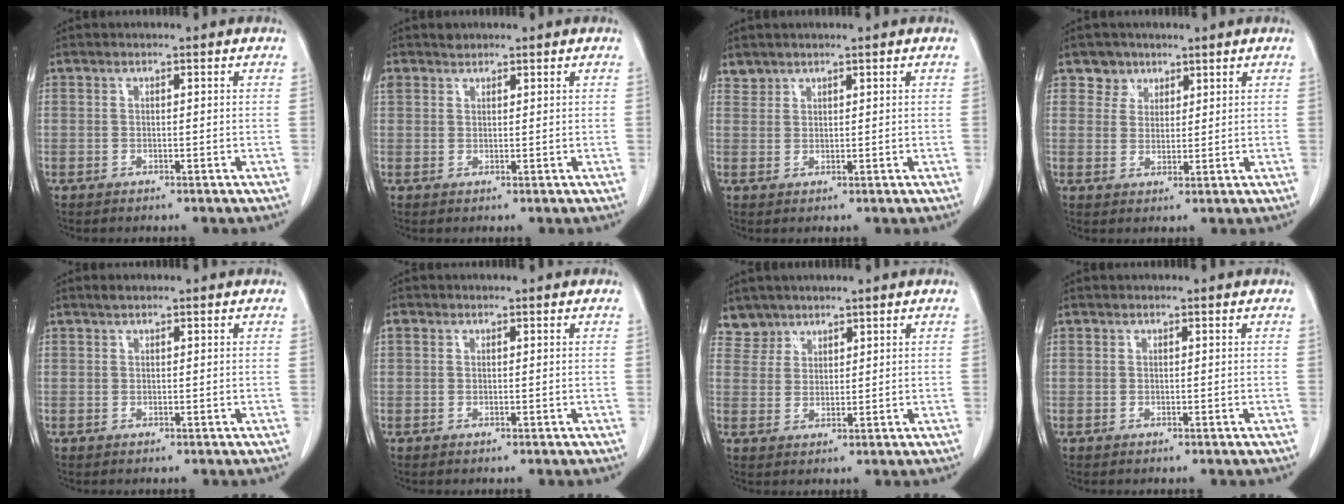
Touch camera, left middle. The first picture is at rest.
{"total": 2.0, "force": [1.7, 1.2, 0.1], "torque": [-0.007, 0.013, 0.031]}
{"total": 1.5, "force": [1.3, 0.6, -0.3], "torque": [0.009, 0.005, 0.025]}
{"total": 3.2, "force": [2.2, 2.3, -0.2], "torque": [0.008, 0.004, 0.033]}
{"total": 0.9, "force": [0.7, 0.2, 0.4], "torque": [-0.012, 0.006, 0.014]}
{"total": 0.6, "force": [0.3, 0.5, 0.2], "torque": [0.000, 0.006, 0.004]}
{"total": 3.4, "force": [2.8, 1.8, -0.7], "torque": [0.021, 0.004, 0.053]}
{"total": 0.0}